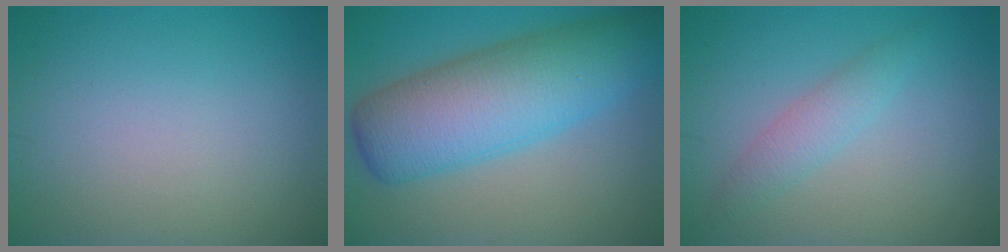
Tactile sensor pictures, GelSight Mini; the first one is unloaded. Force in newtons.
{"total": 10.0, "press": 10.0, "slide": 0.2}
{"total": 2.2, "press": 2.2, "slide": 0.1}